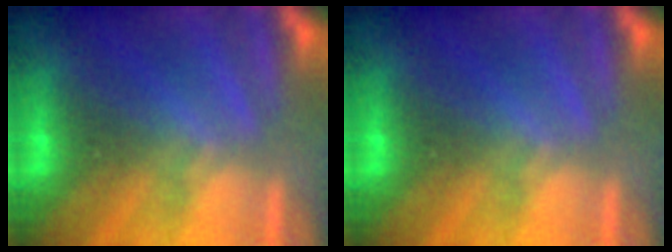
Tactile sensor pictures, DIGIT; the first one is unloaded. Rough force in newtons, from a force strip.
{"total": 0.0}